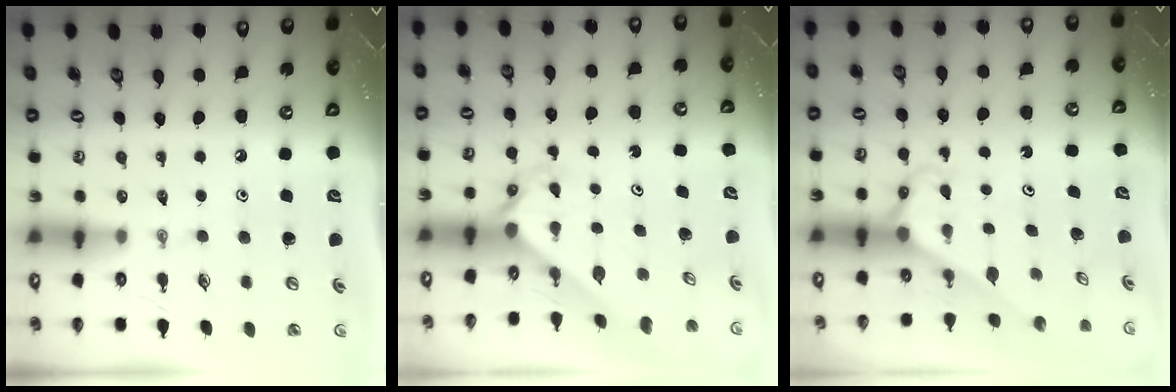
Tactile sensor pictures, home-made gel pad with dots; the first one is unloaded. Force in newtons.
{"total": 2.4, "press": 2.4, "slide": 0.2}
{"total": 2.6, "press": 2.6, "slide": 0.2}